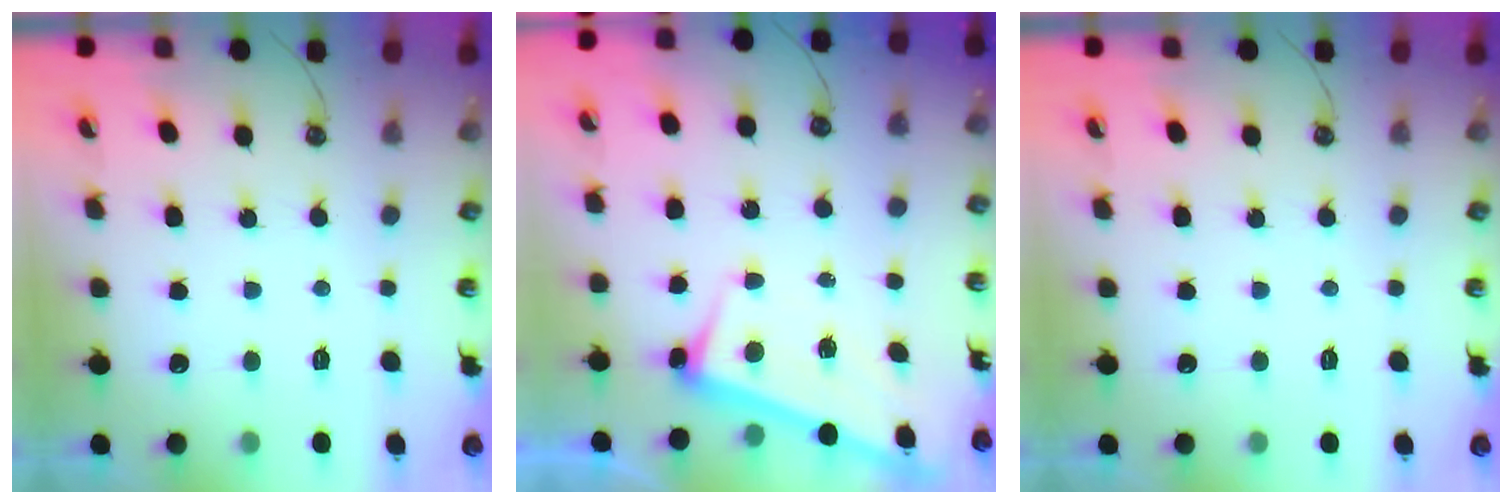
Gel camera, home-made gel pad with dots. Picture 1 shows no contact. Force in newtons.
{"total": 2.8, "press": 2.7, "slide": 0.4}
{"total": 0.0}